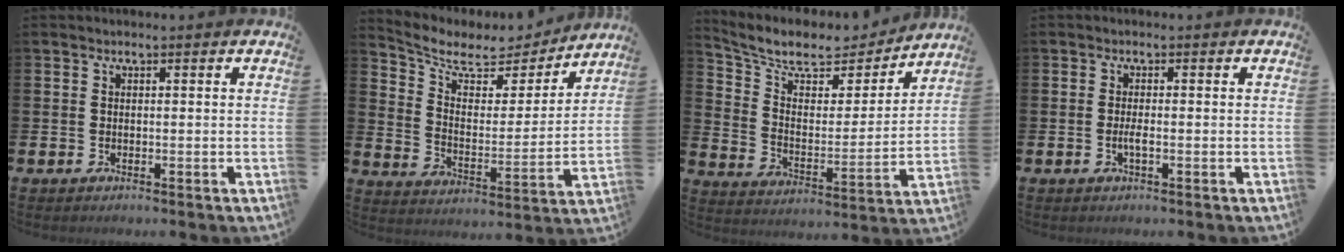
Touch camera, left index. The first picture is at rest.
{"total": 7.6, "force": [6.6, 3.0, 2.2], "torque": [-0.082, -0.047, 0.110]}
{"total": 9.1, "force": [8.0, 3.3, 2.9], "torque": [-0.093, -0.057, 0.134]}
{"total": 1.3, "force": [-0.4, 0.3, 1.2], "torque": [-0.025, 0.002, -0.008]}